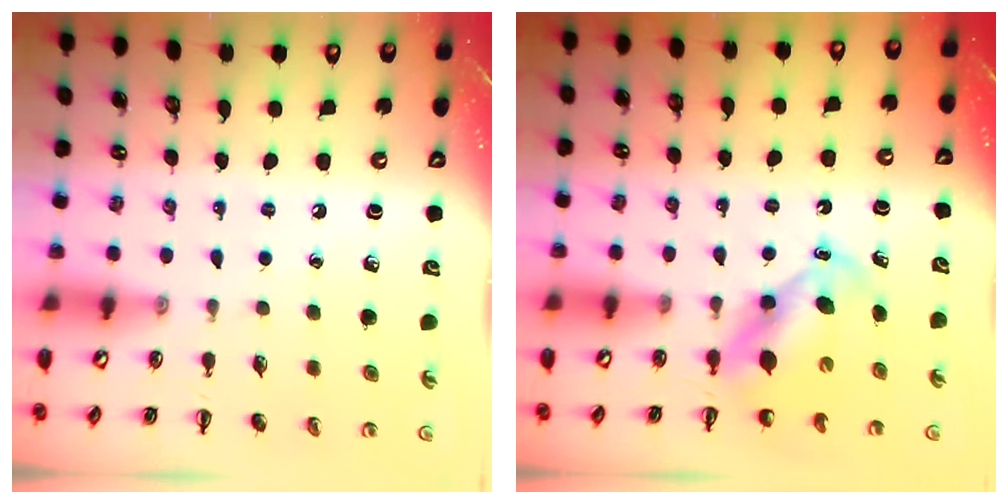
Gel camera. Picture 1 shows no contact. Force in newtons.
{"total": 5.6, "press": 5.5, "slide": 1.1}